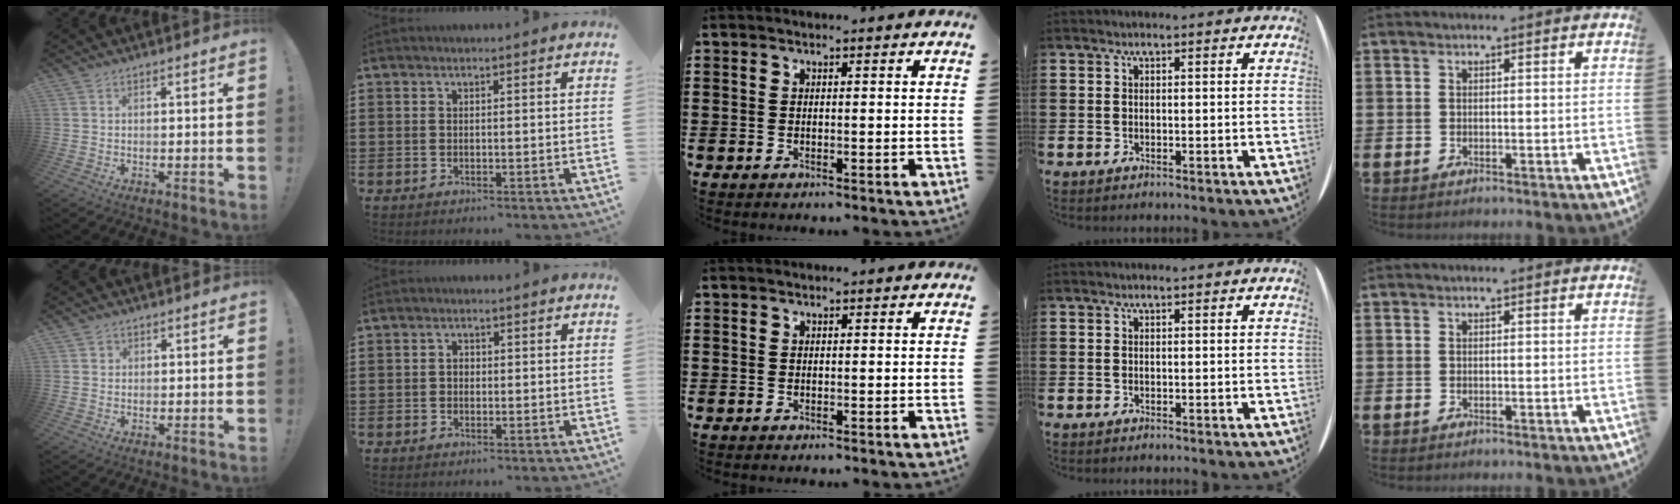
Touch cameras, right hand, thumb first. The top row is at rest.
{"thumb": {"total": 1.1, "force": [0.5, 0.9, 0.1], "torque": [0.000, 0.000, 0.009]}, "index": {"total": 1.0, "force": [-0.2, 0.8, 0.7], "torque": [-0.014, 0.002, -0.004]}}